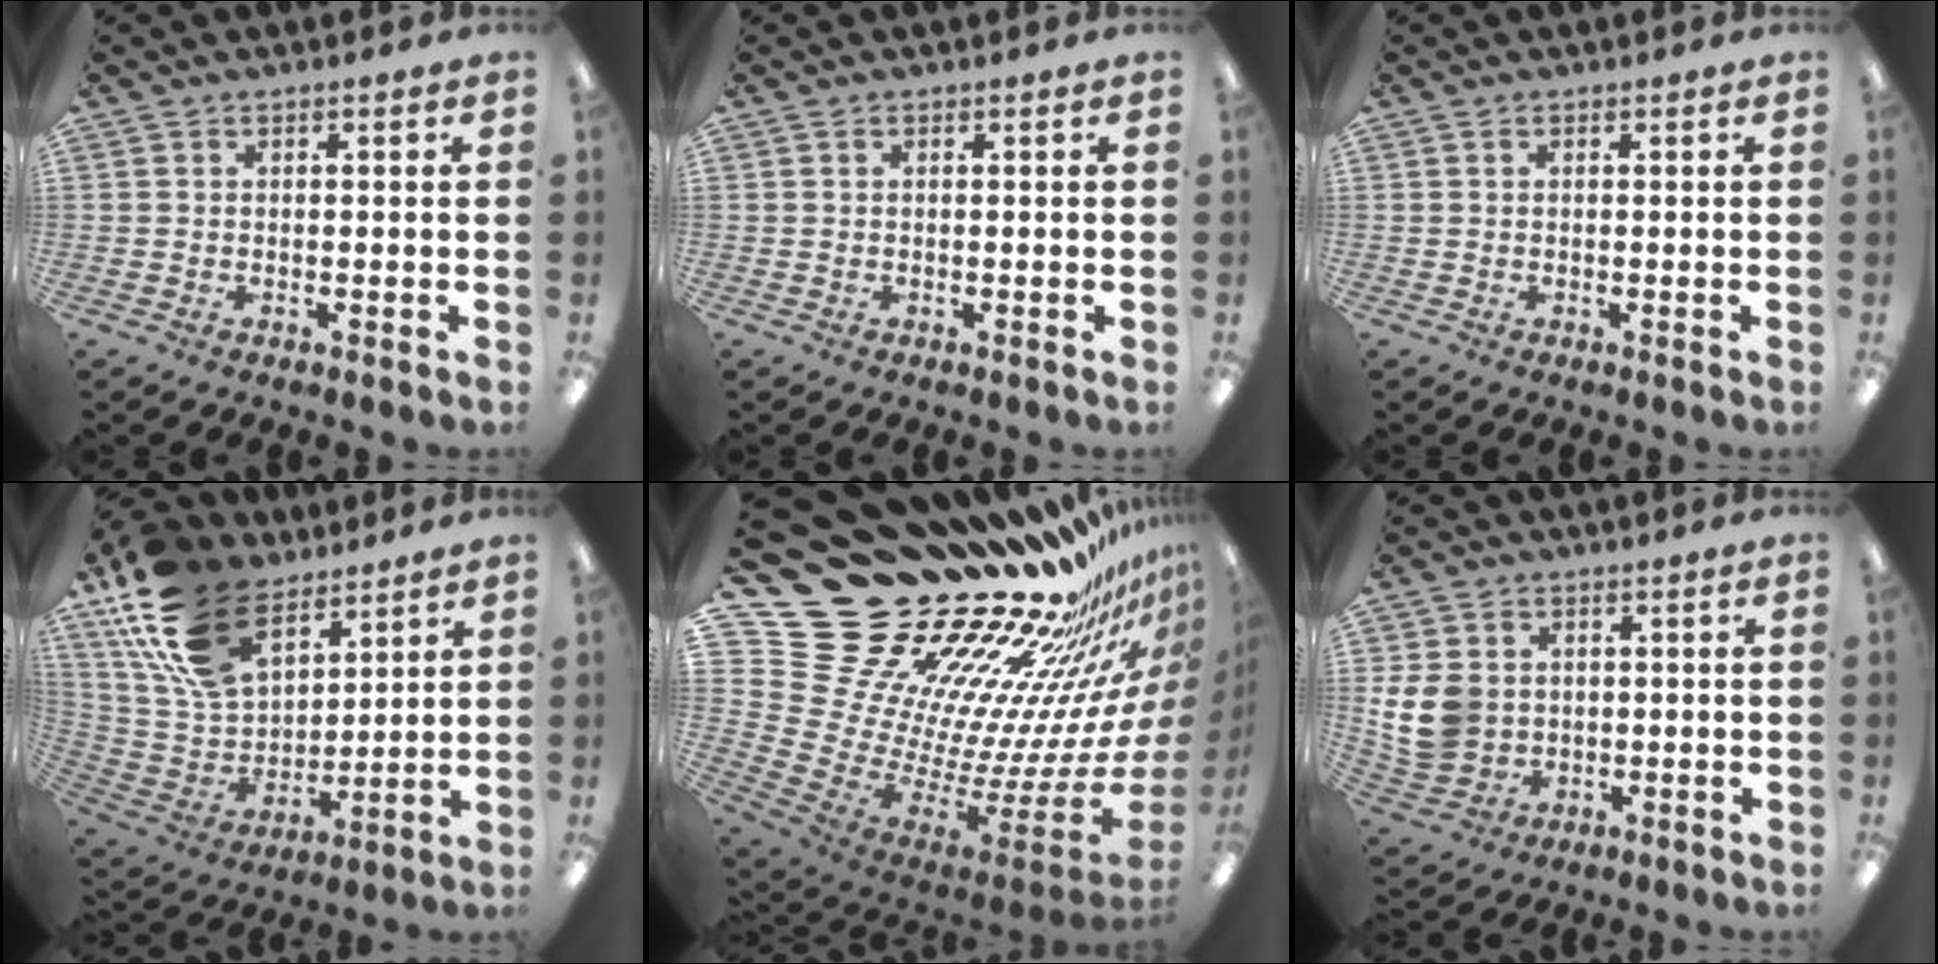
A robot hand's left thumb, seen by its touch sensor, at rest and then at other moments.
{"total": 0.0}
{"total": 0.0}
{"total": 21.6, "force": [13.5, 12.1, 11.7], "torque": [-0.260, -0.054, 0.254]}
{"total": 32.6, "force": [25.1, 15.3, 14.2], "torque": [-0.153, -0.294, 0.535]}
{"total": 9.9, "force": [1.5, 8.4, 5.1], "torque": [-0.119, 0.012, 0.032]}